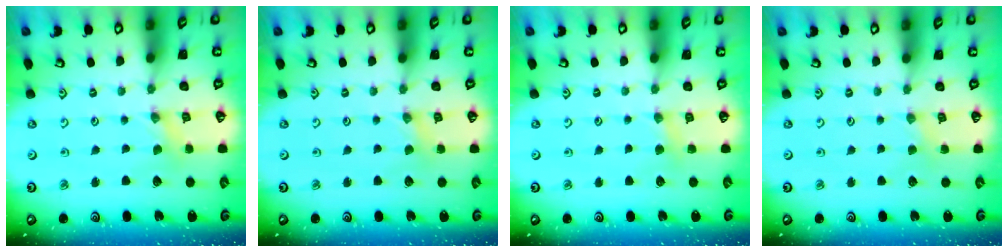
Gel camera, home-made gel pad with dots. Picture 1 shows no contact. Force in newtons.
{"total": 1.1, "press": 1.1, "slide": 0.2}
{"total": 4.9, "press": 4.8, "slide": 0.7}
{"total": 1.8, "press": 1.7, "slide": 0.4}